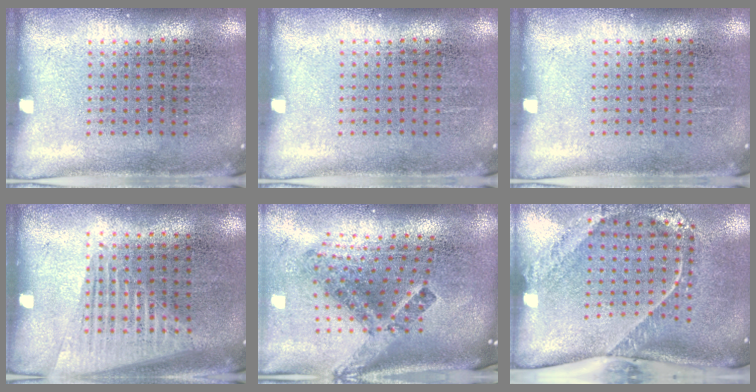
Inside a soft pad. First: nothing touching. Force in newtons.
{"total": 0.0}
{"total": 0.0}
{"total": 1.5, "press": 1.4, "slide": 0.5}
{"total": 2.9, "press": 1.7, "slide": 2.3}
{"total": 2.7, "press": 1.8, "slide": 2.0}